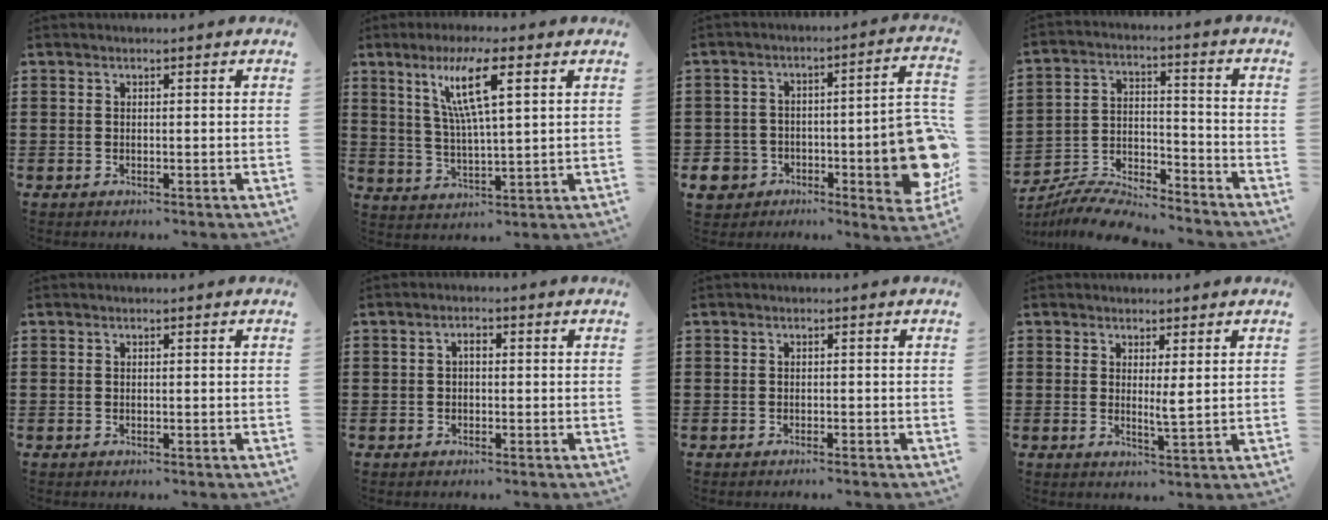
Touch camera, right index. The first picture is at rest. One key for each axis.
{"total": 8.8, "fx": 3.8, "fy": 1.3, "fz": 7.8, "tx": -0.161, "ty": 0.005, "tz": 0.063}
{"total": 12.1, "fx": -4.1, "fy": 6.1, "fz": 9.7, "tx": -0.135, "ty": 0.009, "tz": -0.068}
{"total": 7.7, "fx": -7.5, "fy": 1.1, "fz": 1.4, "tx": -0.031, "ty": 0.010, "tz": -0.148}
{"total": 0.0}
{"total": 1.4, "fx": -0.3, "fy": 0.7, "fz": 1.2, "tx": -0.025, "ty": 0.003, "tz": -0.006}
{"total": 0.5, "fx": -0.5, "fy": -0.1, "fz": 0.2, "tx": -0.005, "ty": -0.002, "tz": -0.010}
{"total": 2.6, "fx": 1.2, "fy": -0.1, "fz": 2.3, "tx": -0.041, "ty": -0.008, "tz": 0.018}